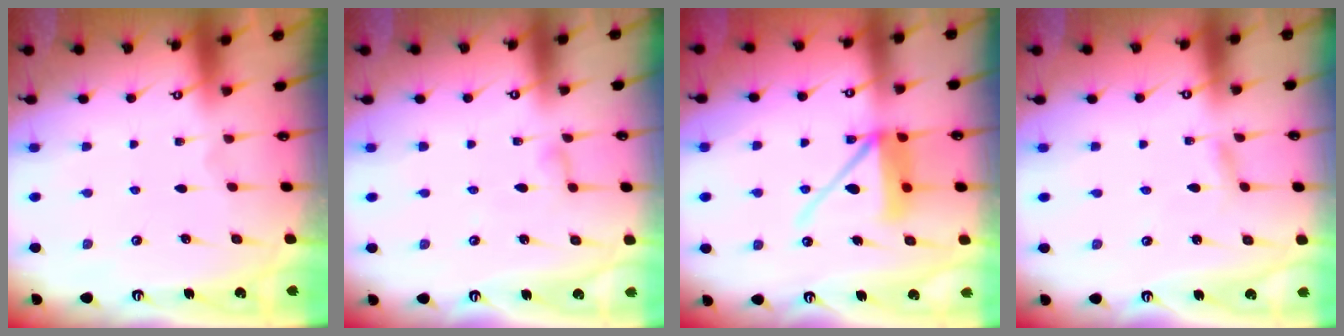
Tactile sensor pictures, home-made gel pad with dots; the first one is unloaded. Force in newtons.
{"total": 4.9, "press": 4.9, "slide": 0.6}
{"total": 12.3, "press": 12.1, "slide": 1.9}
{"total": 2.7, "press": 2.7, "slide": 0.4}